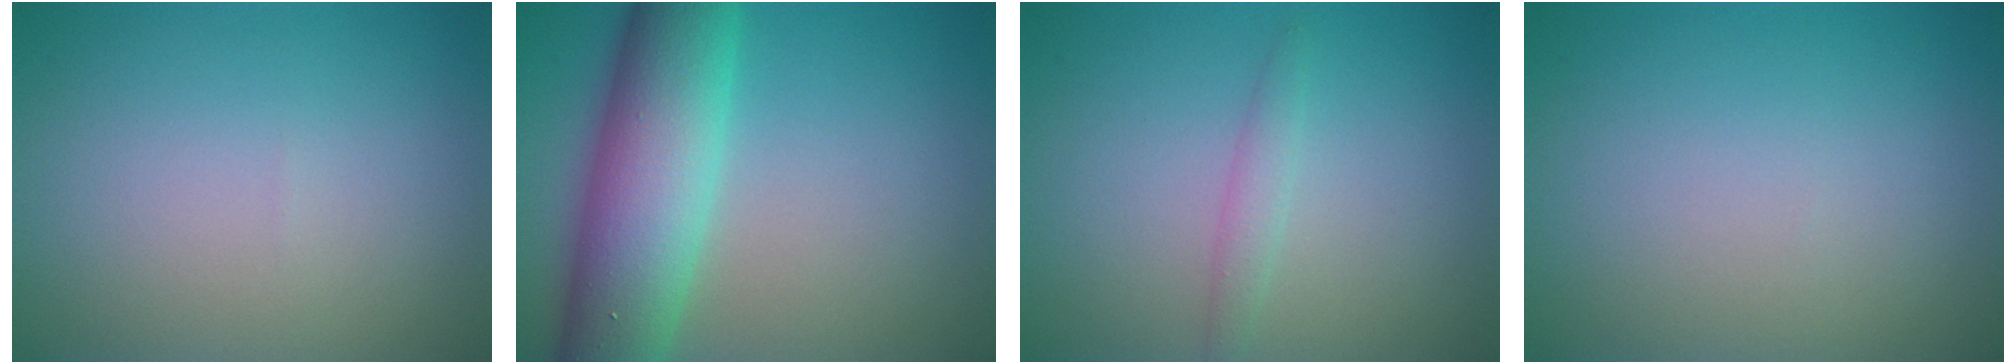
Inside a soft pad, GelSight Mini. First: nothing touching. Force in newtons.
{"total": 10.1, "press": 10.0, "slide": 0.5}
{"total": 1.3, "press": 1.3, "slide": 0.1}
{"total": 0.0}